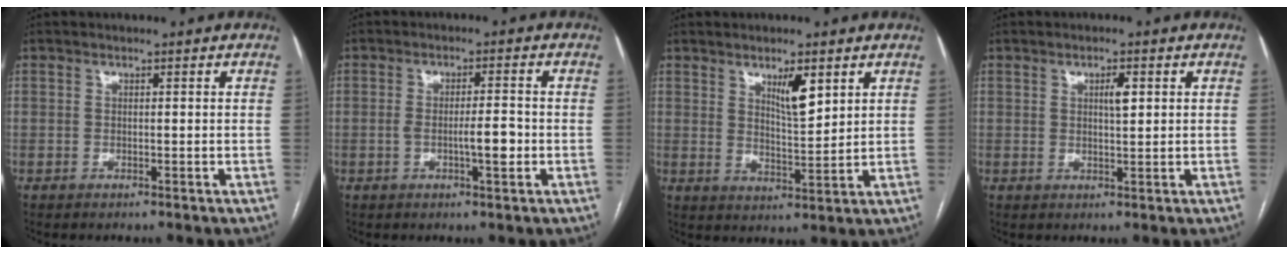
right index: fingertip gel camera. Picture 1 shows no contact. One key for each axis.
{"total": 4.1, "fx": -1.1, "fy": 0.5, "fz": 3.9, "tx": -0.065, "ty": 0.002, "tz": -0.016}
{"total": 5.4, "fx": 2.9, "fy": 1.2, "fz": 4.4, "tx": -0.078, "ty": -0.006, "tz": 0.054}
{"total": 2.3, "fx": 0.7, "fy": 0.6, "fz": 2.1, "tx": -0.035, "ty": 0.000, "tz": 0.012}